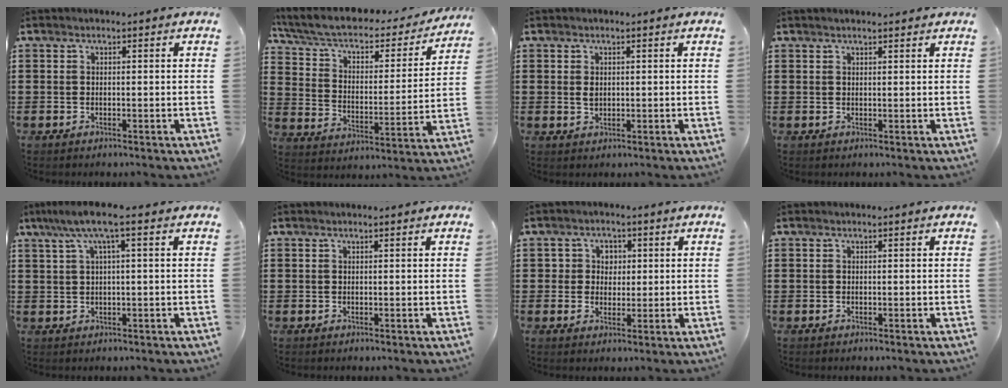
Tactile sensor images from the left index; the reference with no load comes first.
{"total": 5.5, "force": [3.6, 2.7, 3.1], "torque": [-0.077, -0.025, 0.058]}
{"total": 1.4, "force": [0.3, 0.8, 1.1], "torque": [-0.024, 0.005, 0.006]}
{"total": 1.1, "force": [0.9, 0.0, 0.5], "torque": [-0.010, 0.000, 0.018]}
{"total": 5.5, "force": [1.6, 0.7, 5.2], "torque": [-0.111, 0.004, 0.022]}
{"total": 0.0}
{"total": 3.2, "force": [0.6, 3.1, 0.7], "torque": [-0.031, 0.011, 0.005]}
{"total": 0.0}